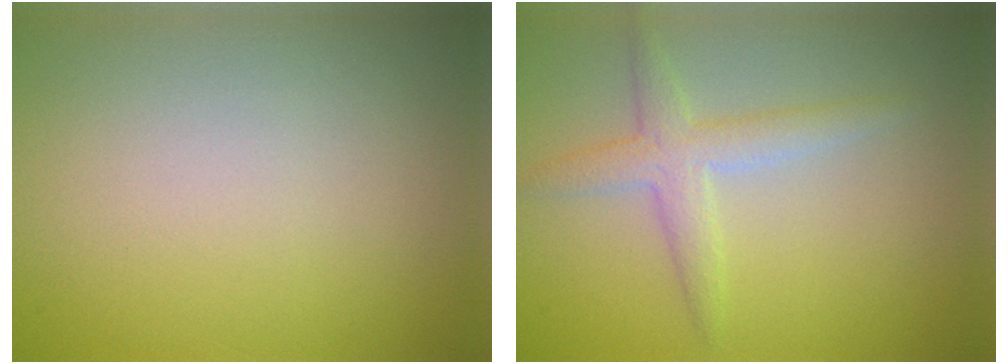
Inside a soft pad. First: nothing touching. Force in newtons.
{"total": 2.8, "press": 2.8, "slide": 0.0}